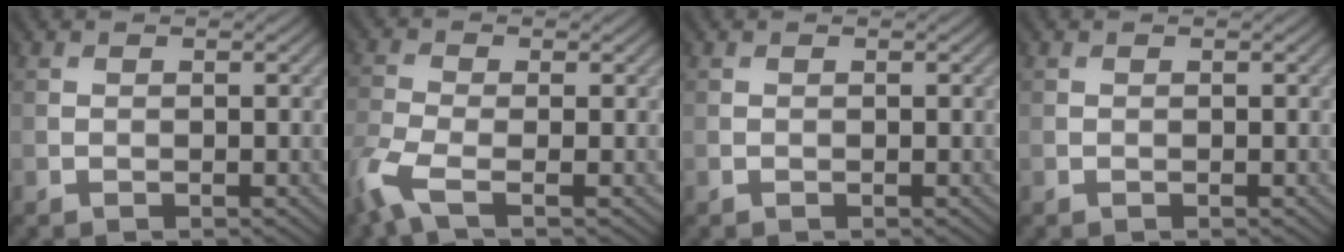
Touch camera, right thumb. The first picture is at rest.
{"total": 5.7, "force": [-3.3, 2.1, 4.1], "torque": [-0.108, -0.013, -0.075]}
{"total": 0.0}
{"total": 0.0}